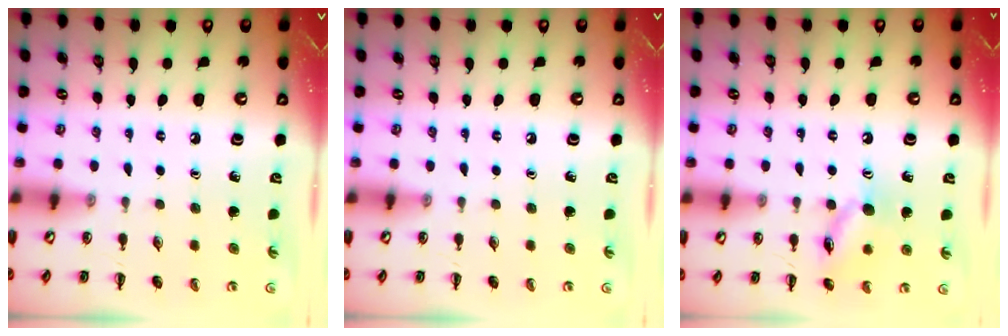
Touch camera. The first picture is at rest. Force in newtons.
{"total": 0.0}
{"total": 11.7, "press": 11.7, "slide": 0.8}